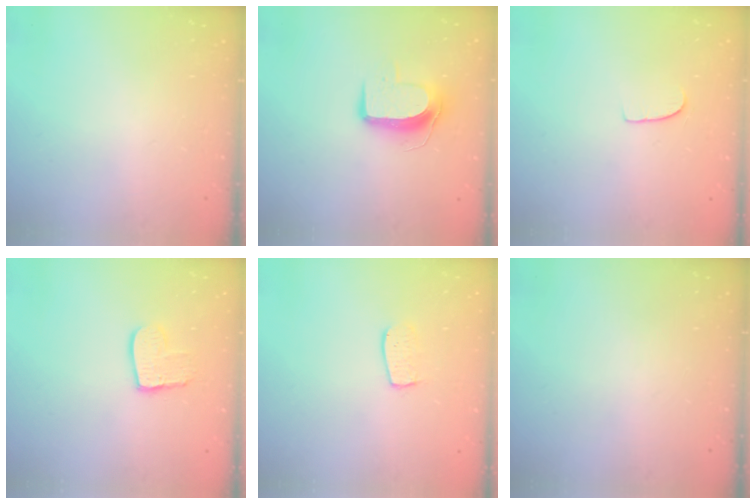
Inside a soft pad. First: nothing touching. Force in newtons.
{"total": 9.2, "press": 9.1, "slide": 0.5}
{"total": 5.4, "press": 5.4, "slide": 0.4}
{"total": 9.5, "press": 9.5, "slide": 0.7}
{"total": 6.3, "press": 6.2, "slide": 0.5}
{"total": 0.0}